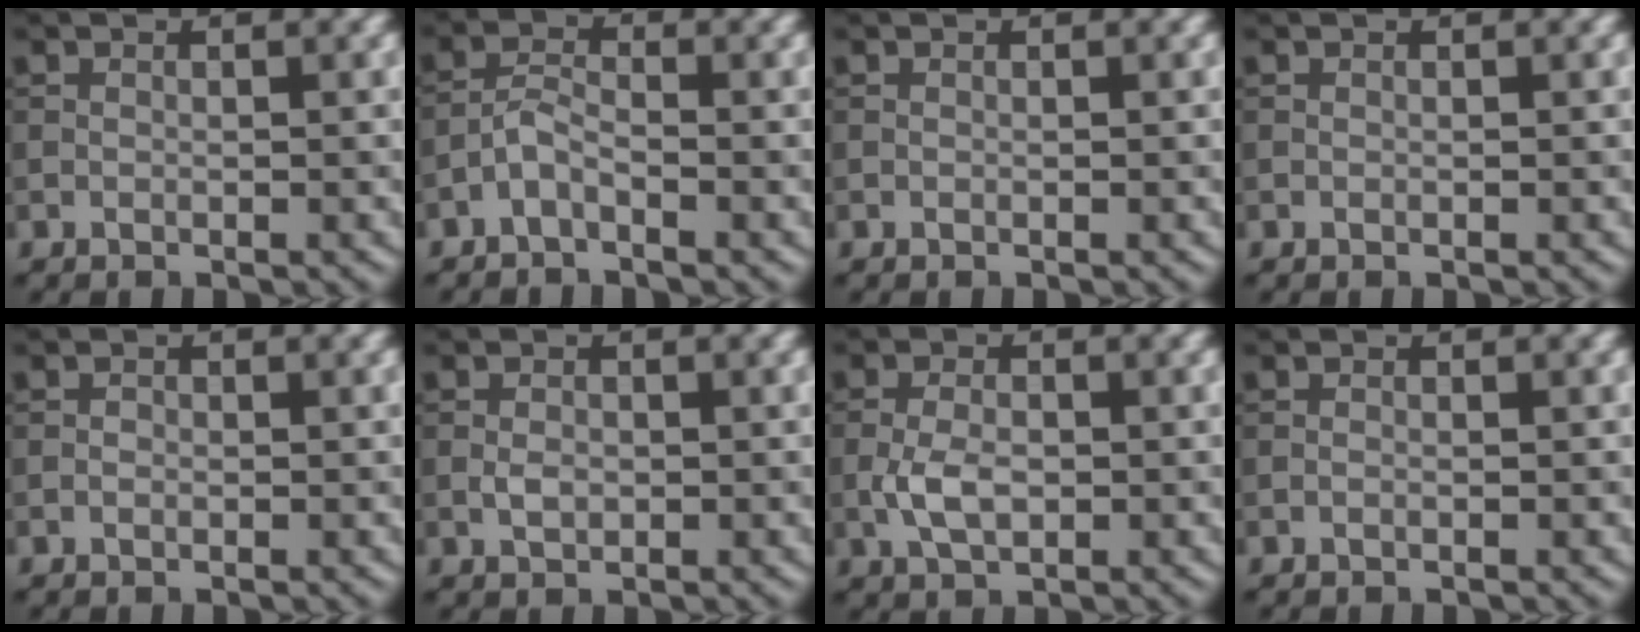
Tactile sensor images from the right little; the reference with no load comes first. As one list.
[{"total": 1.8, "force": [-1.3, 0.6, 1.2], "torque": [-0.025, 0.006, -0.032]}, {"total": 0.0}, {"total": 0.0}, {"total": 0.5, "force": [-0.2, 0.4, 0.3], "torque": [-0.004, 0.000, -0.005]}, {"total": 1.3, "force": [-0.3, 0.9, 0.9], "torque": [-0.018, 0.001, -0.007]}, {"total": 3.1, "force": [-0.8, 1.7, 2.4], "torque": [-0.049, 0.000, -0.017]}, {"total": 0.0}]